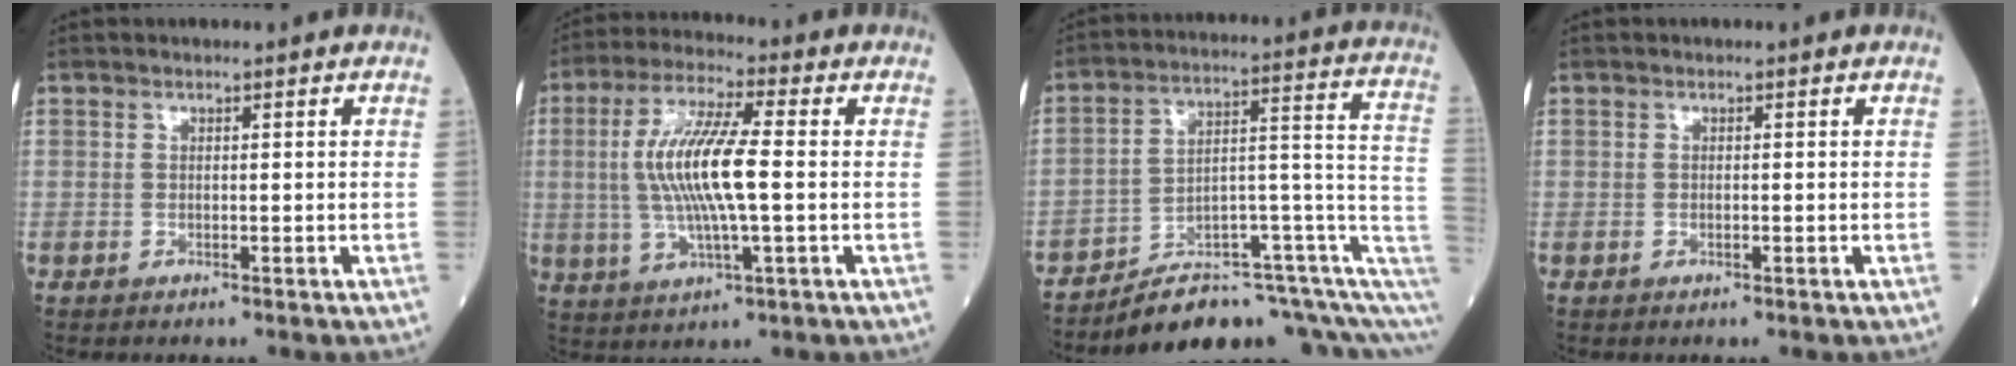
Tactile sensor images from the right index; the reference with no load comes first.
{"total": 11.9, "force": [0.1, 1.7, 11.8], "torque": [-0.241, 0.004, 0.001]}
{"total": 15.1, "force": [-9.2, 3.3, 11.4], "torque": [-0.117, 0.086, -0.132]}
{"total": 0.0}